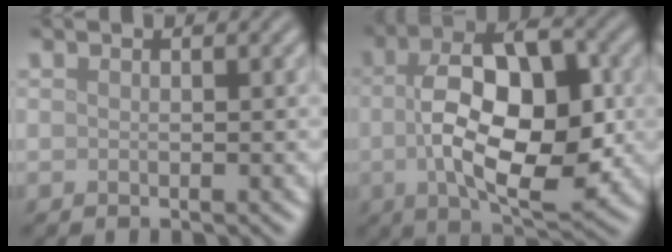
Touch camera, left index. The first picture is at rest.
{"total": 11.5, "force": [-0.3, 5.6, 10.1], "torque": [-0.157, 0.001, -0.006]}